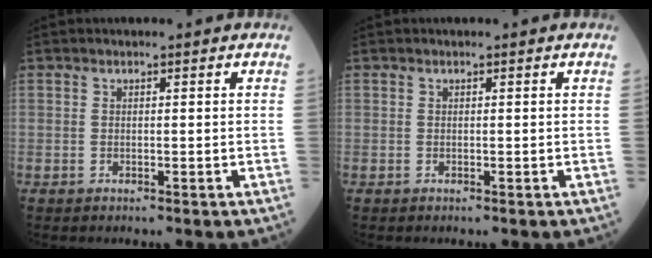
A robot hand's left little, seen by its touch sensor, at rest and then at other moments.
{"total": 0.0}